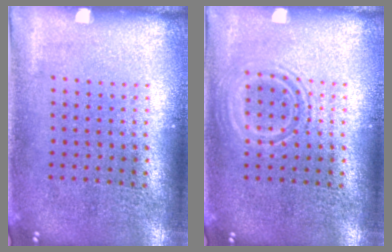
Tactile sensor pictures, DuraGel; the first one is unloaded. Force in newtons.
{"total": 1.1, "press": 1.0, "slide": 0.2}